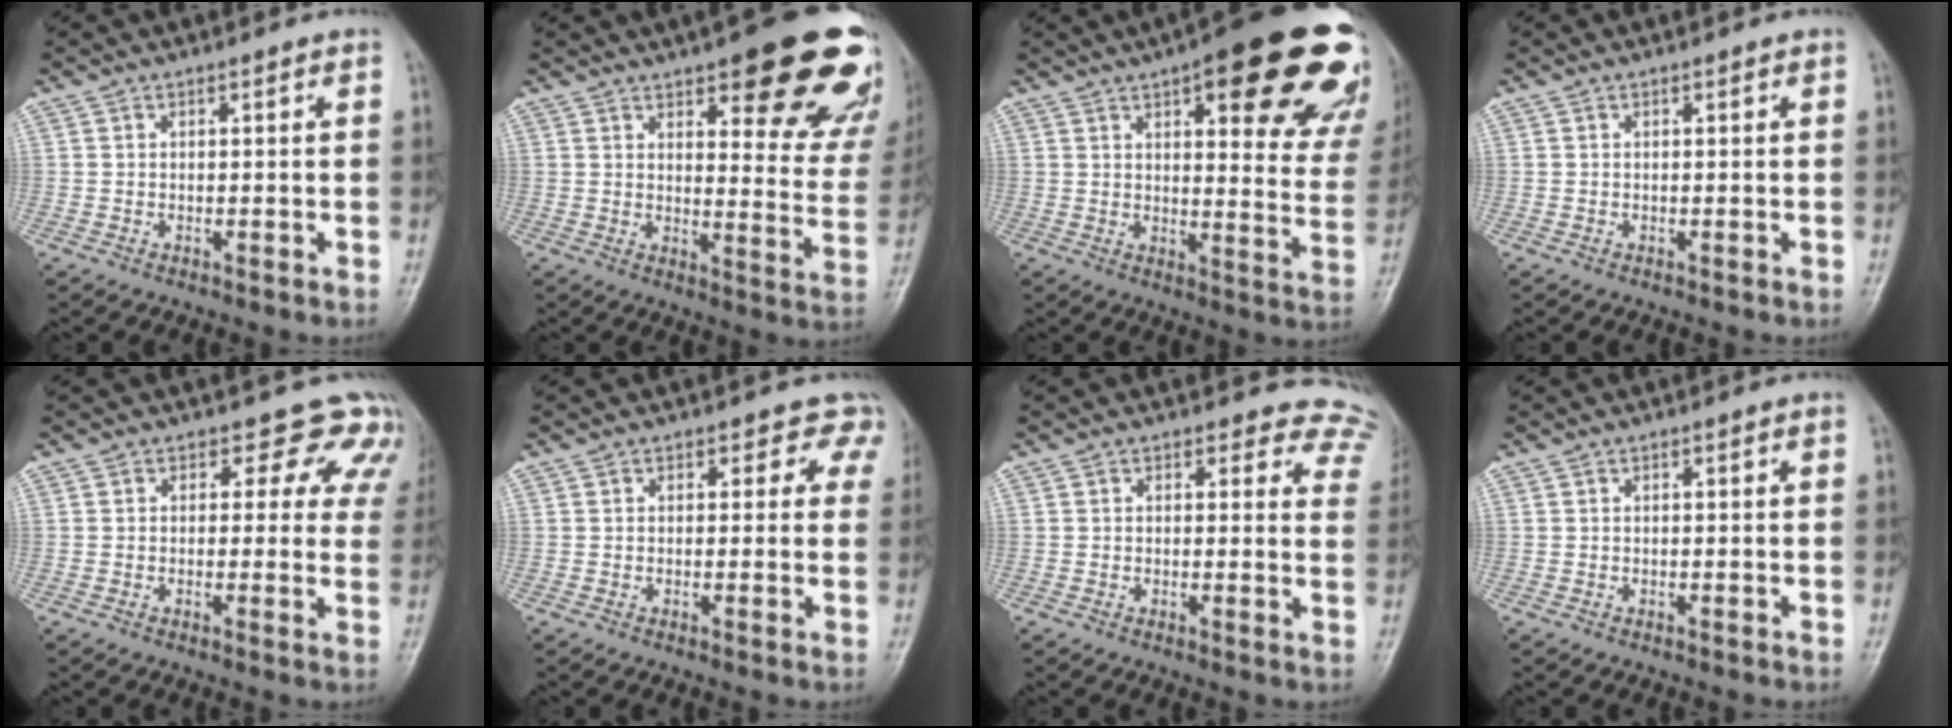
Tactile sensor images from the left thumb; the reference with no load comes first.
{"total": 22.3, "force": [13.5, 7.1, 16.3], "torque": [-0.155, -0.059, 0.161]}
{"total": 26.0, "force": [14.3, 7.9, 20.3], "torque": [-0.203, -0.036, 0.173]}
{"total": 0.0}
{"total": 7.3, "force": [5.5, 4.5, 1.8], "torque": [0.028, -0.020, 0.035]}
{"total": 3.8, "force": [2.7, 2.6, 0.4], "torque": [0.035, -0.011, 0.004]}
{"total": 8.5, "force": [7.5, 4.1, 0.5], "torque": [0.055, -0.033, 0.040]}
{"total": 0.0}